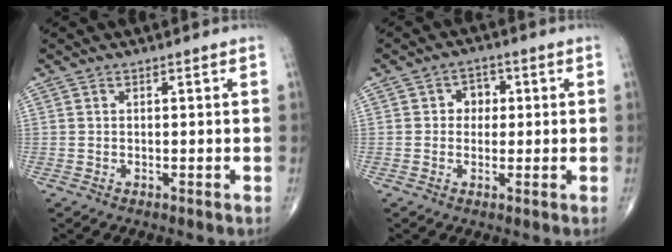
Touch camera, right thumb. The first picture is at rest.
{"total": 3.8, "force": [0.5, 3.2, 2.0], "torque": [0.001, 0.008, -0.001]}